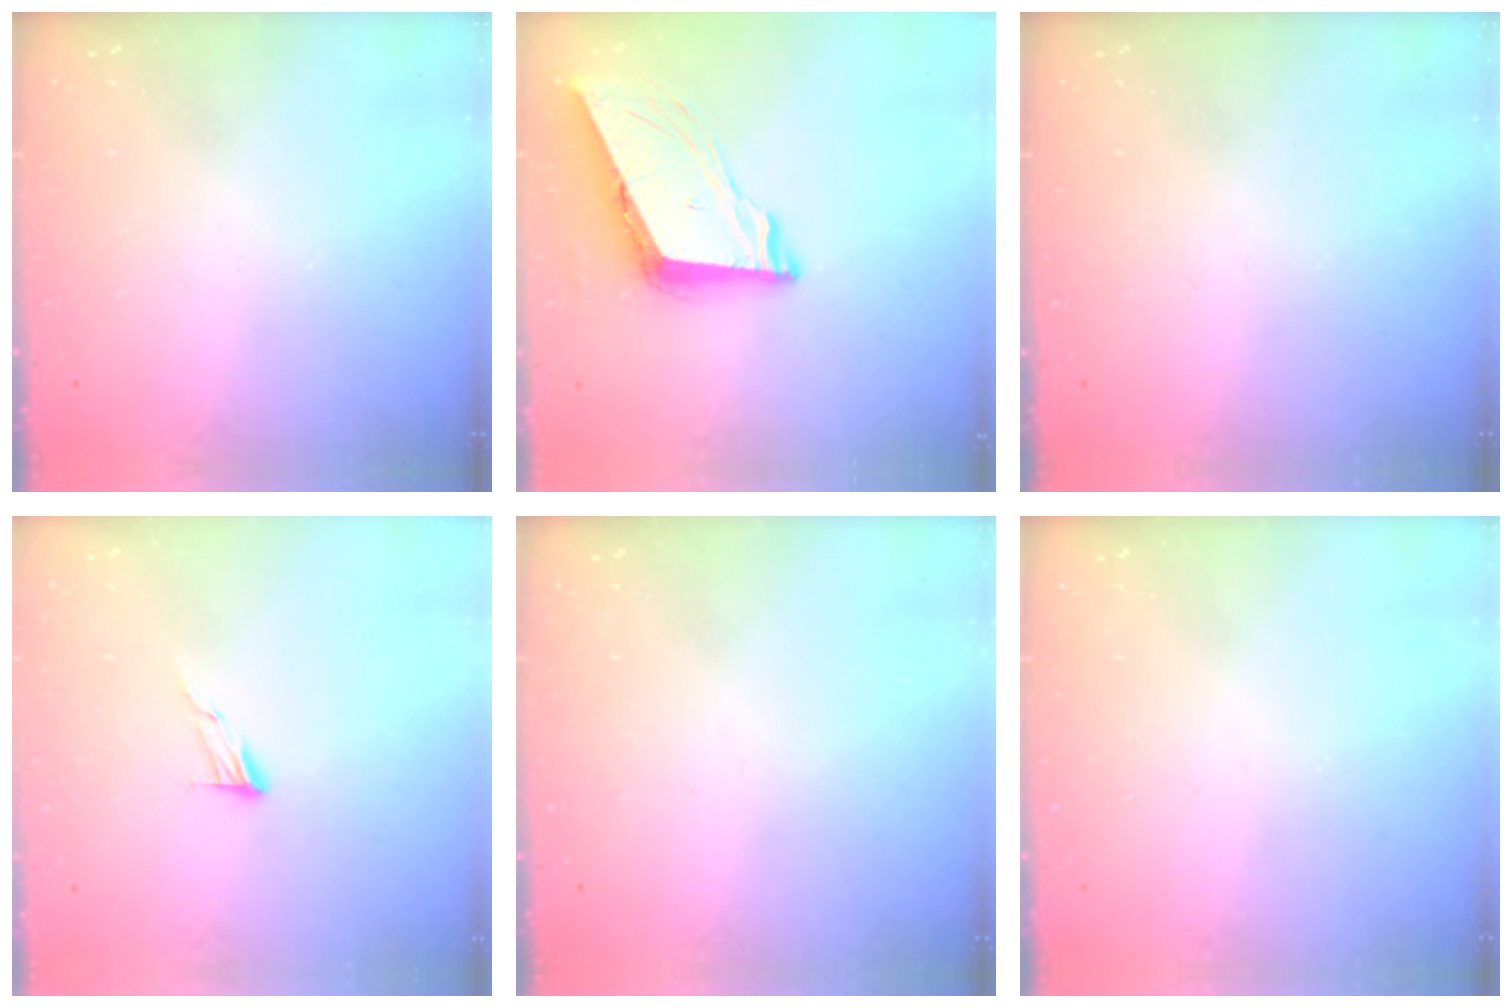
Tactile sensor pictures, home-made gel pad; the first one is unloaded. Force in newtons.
{"total": 8.4, "press": 8.4, "slide": 0.9}
{"total": 0.0}
{"total": 6.1, "press": 6.1, "slide": 0.5}
{"total": 0.0}
{"total": 0.0}